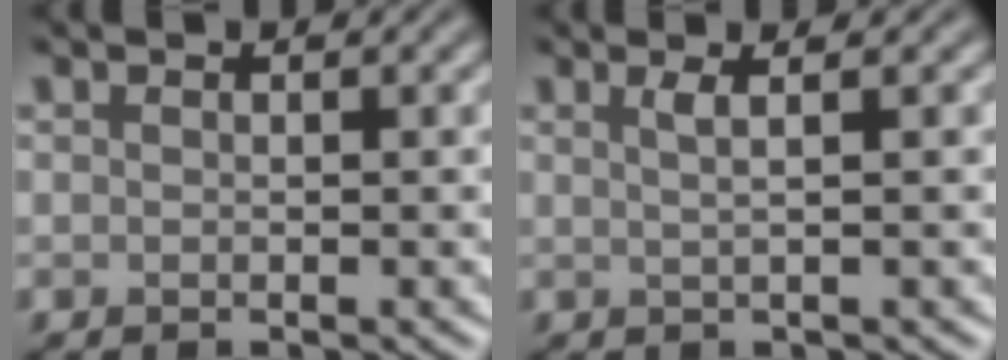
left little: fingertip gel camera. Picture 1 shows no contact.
{"total": 2.0, "force": [0.7, 0.6, 1.7], "torque": [-0.025, 0.004, 0.002]}